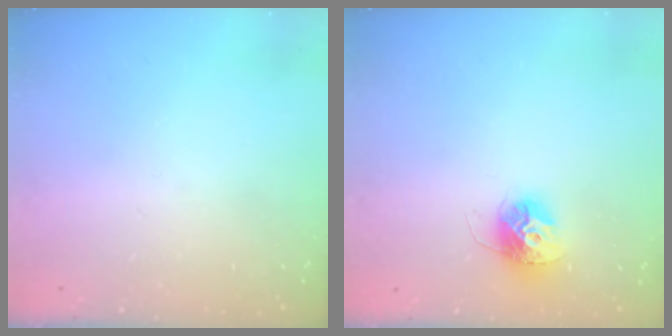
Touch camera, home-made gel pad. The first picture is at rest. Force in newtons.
{"total": 11.8, "press": 11.8, "slide": 0.9}